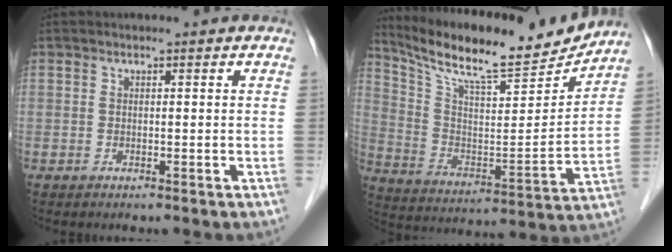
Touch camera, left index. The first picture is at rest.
{"total": 19.4, "force": [17.3, 2.1, 8.5], "torque": [-0.162, -0.018, 0.281]}